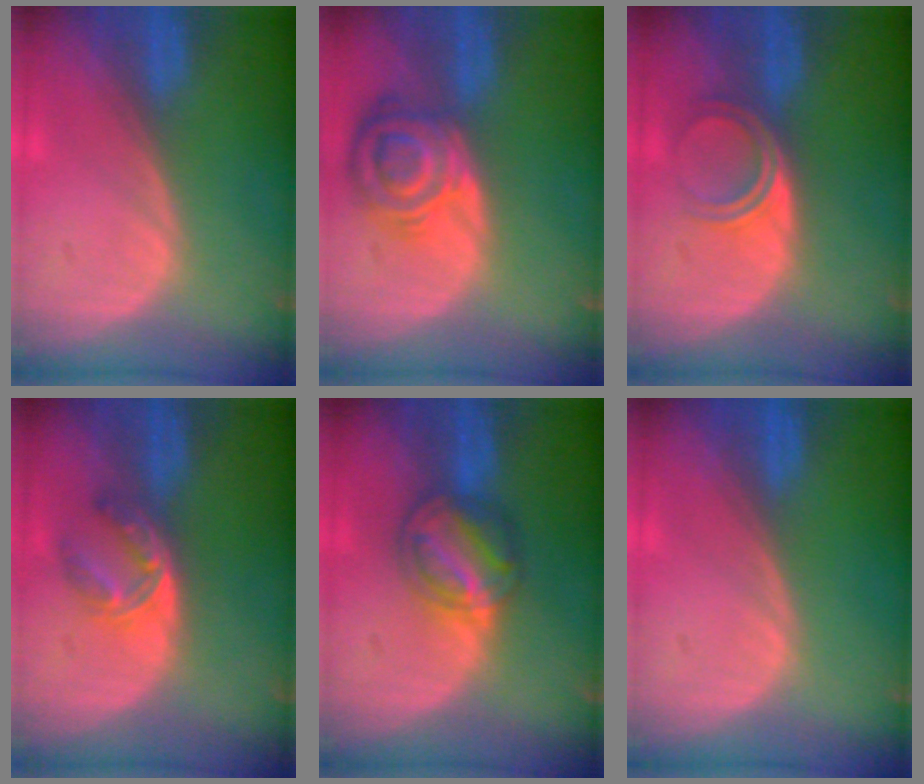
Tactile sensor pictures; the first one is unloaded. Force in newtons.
{"total": 8.4, "press": 7.4, "slide": 3.9}
{"total": 4.8, "press": 3.9, "slide": 2.8}
{"total": 5.9, "press": 4.8, "slide": 3.4}
{"total": 6.2, "press": 6.1, "slide": 1.3}
{"total": 0.0}